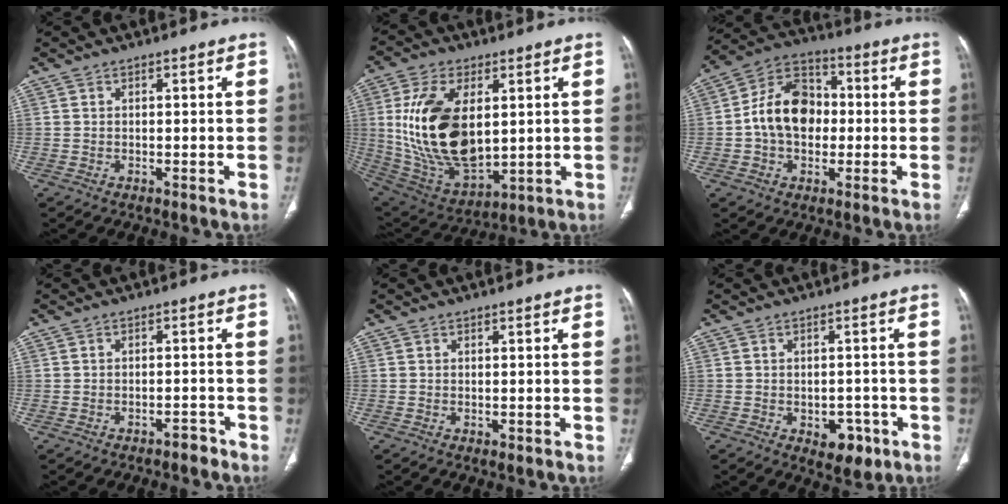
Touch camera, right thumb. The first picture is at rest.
{"total": 21.3, "force": [3.0, 11.6, 17.6], "torque": [-0.333, -0.021, 0.075]}
{"total": 13.8, "force": [-0.3, 10.2, 9.2], "torque": [-0.132, 0.033, -0.015]}
{"total": 2.2, "force": [-1.7, 1.0, 0.8], "torque": [-0.009, 0.015, -0.022]}
{"total": 0.7, "force": [-0.2, 0.5, 0.6], "torque": [-0.011, -0.003, 0.000]}
{"total": 6.0, "force": [-2.4, 3.8, 3.9], "torque": [-0.026, 0.012, -0.022]}